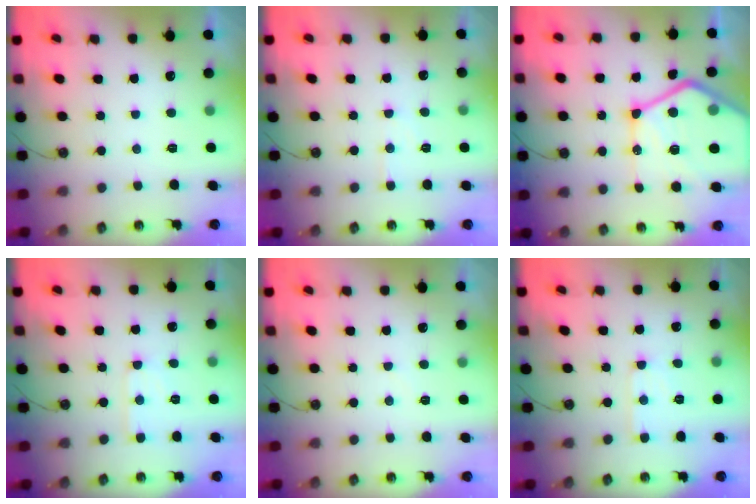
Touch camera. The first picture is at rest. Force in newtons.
{"total": 5.2, "press": 5.1, "slide": 0.7}
{"total": 26.9, "press": 26.8, "slide": 2.9}
{"total": 4.6, "press": 4.6, "slide": 0.4}
{"total": 4.4, "press": 4.3, "slide": 0.7}
{"total": 4.6, "press": 4.6, "slide": 0.4}